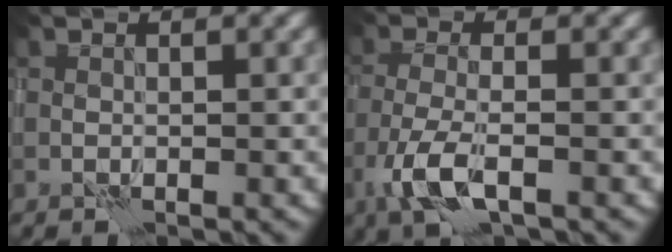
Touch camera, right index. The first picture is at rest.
{"total": 4.3, "force": [-2.1, 1.6, 3.4], "torque": [-0.075, -0.005, -0.047]}